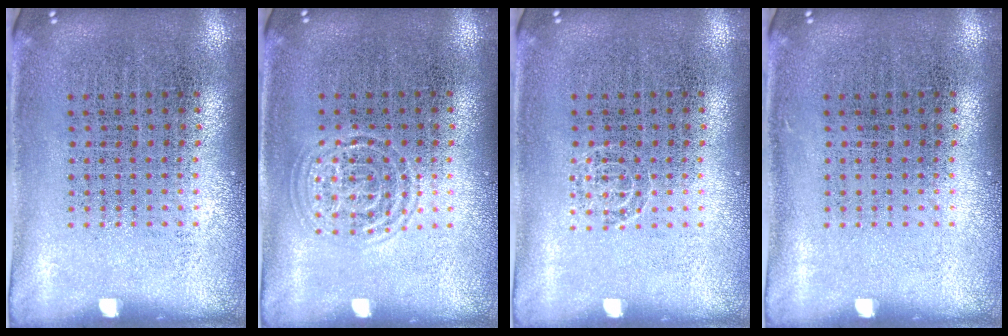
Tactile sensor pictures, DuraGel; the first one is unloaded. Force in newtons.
{"total": 1.4, "press": 1.3, "slide": 0.2}
{"total": 0.8, "press": 0.8, "slide": 0.1}
{"total": 0.0}